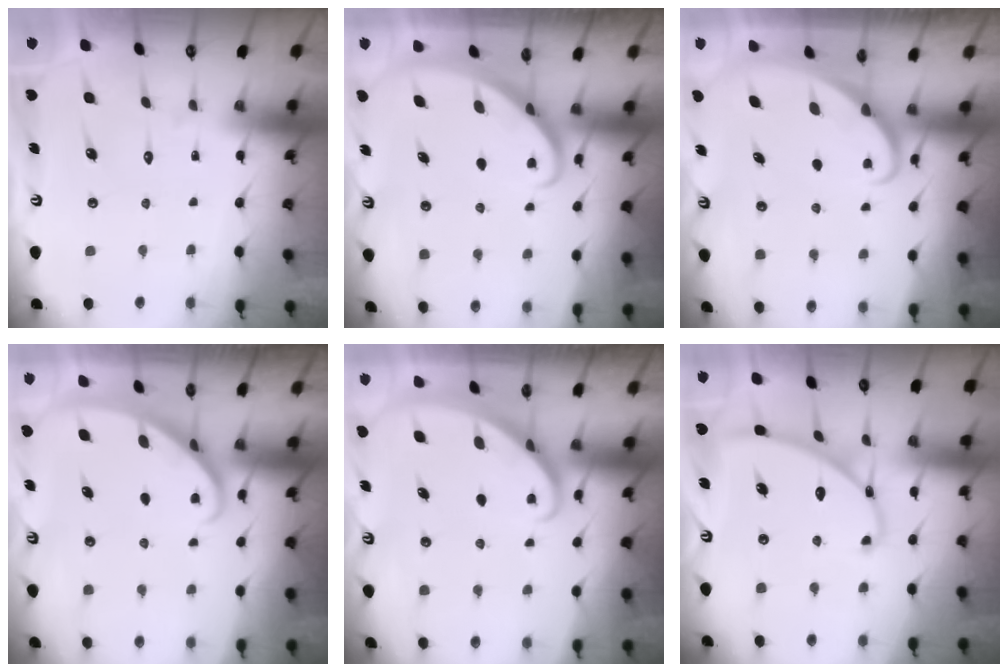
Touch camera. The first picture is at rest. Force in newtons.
{"total": 2.7, "press": 2.7, "slide": 0.2}
{"total": 1.9, "press": 1.9, "slide": 0.1}
{"total": 2.3, "press": 2.3, "slide": 0.1}
{"total": 1.9, "press": 1.9, "slide": 0.0}
{"total": 8.0, "press": 8.0, "slide": 0.6}